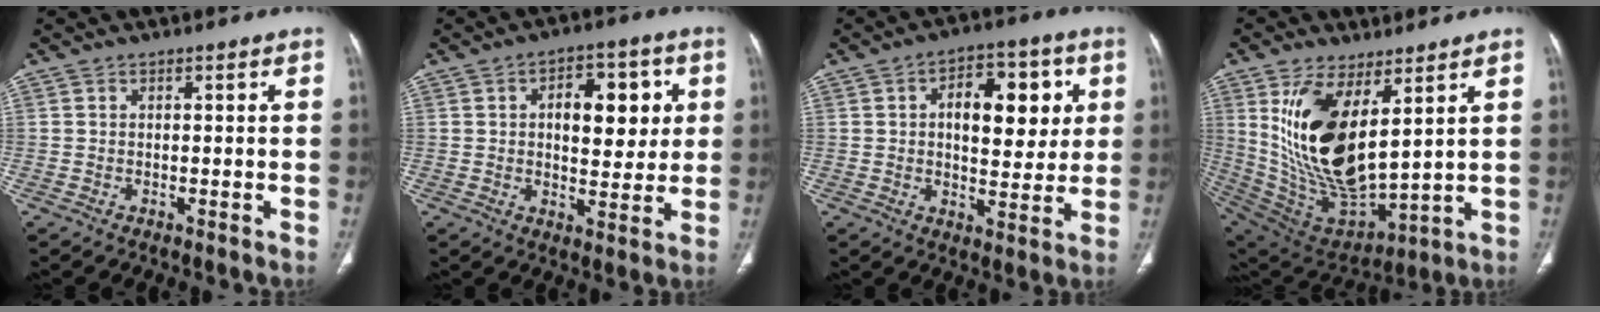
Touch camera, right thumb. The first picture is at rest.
{"total": 11.5, "force": [2.5, 6.5, 9.2], "torque": [-0.085, -0.002, 0.037]}
{"total": 13.6, "force": [3.1, 7.5, 10.9], "torque": [-0.110, 0.002, 0.043]}
{"total": 20.3, "force": [6.5, 9.2, 16.8], "torque": [-0.311, -0.041, 0.147]}